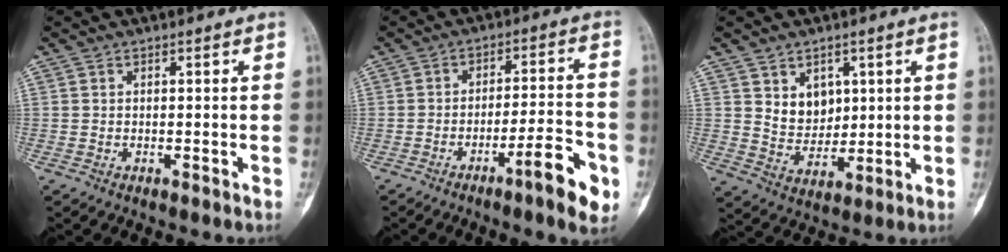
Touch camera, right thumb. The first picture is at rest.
{"total": 9.8, "force": [-4.8, 1.7, 8.3], "torque": [-0.116, 0.030, -0.068]}
{"total": 6.9, "force": [2.5, 5.4, 3.6], "torque": [-0.030, -0.022, 0.055]}